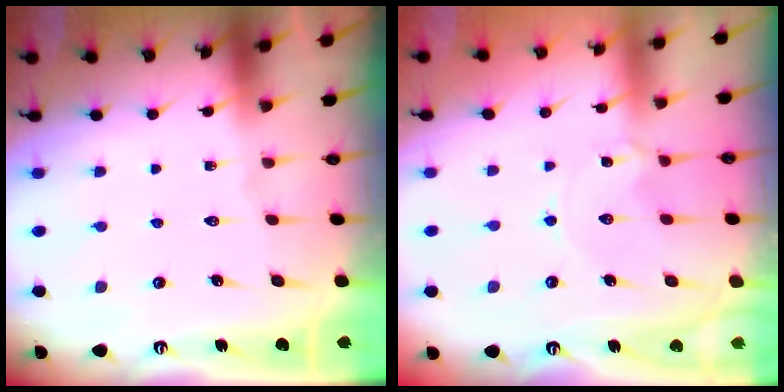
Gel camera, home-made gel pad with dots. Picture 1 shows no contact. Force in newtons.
{"total": 2.4, "press": 2.4, "slide": 0.3}